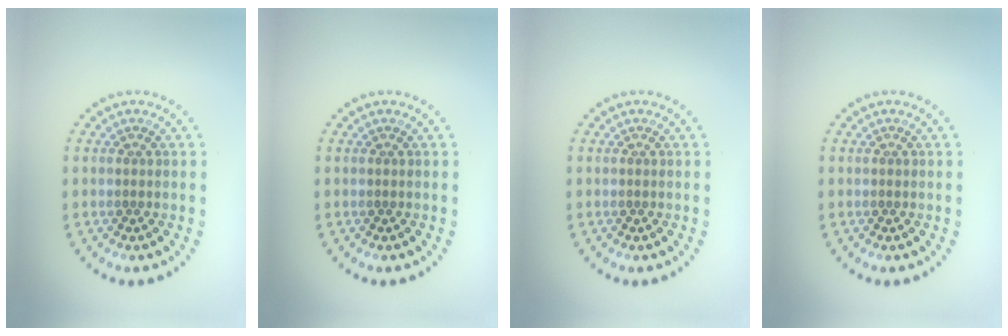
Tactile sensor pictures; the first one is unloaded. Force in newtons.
{"total": 0.0}
{"total": 0.0}
{"total": 0.0}